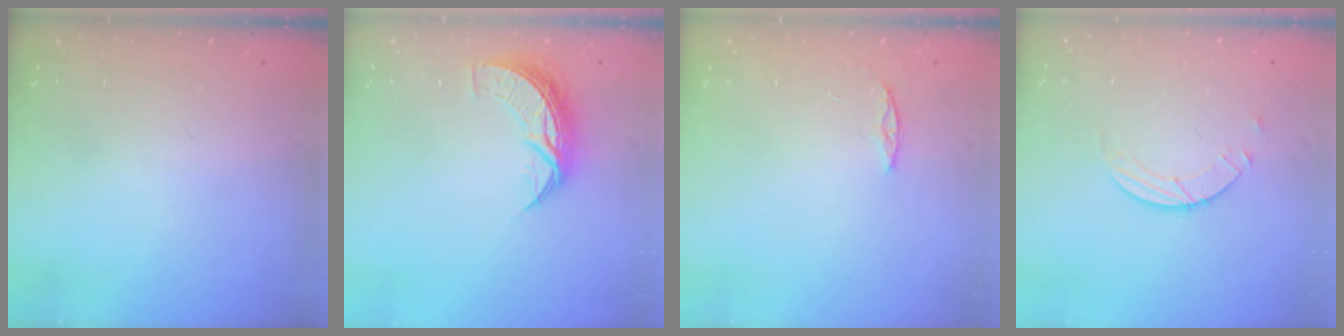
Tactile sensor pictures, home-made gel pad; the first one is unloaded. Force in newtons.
{"total": 8.2, "press": 8.2, "slide": 0.7}
{"total": 2.4, "press": 2.4, "slide": 0.2}
{"total": 2.6, "press": 2.6, "slide": 0.3}